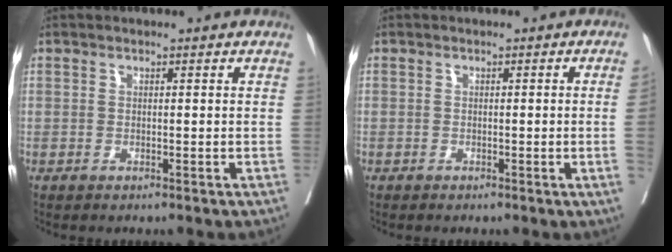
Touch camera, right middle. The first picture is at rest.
{"total": 1.6, "force": [-0.3, -0.5, 1.5], "torque": [-0.020, -0.004, -0.003]}